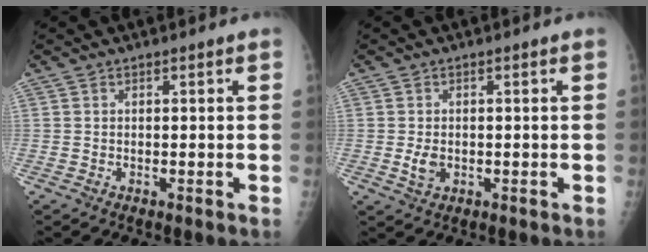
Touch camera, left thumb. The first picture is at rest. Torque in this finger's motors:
{"motor_torque": [-0.45, 0.36, 0.23, -0.13, 0.04]}